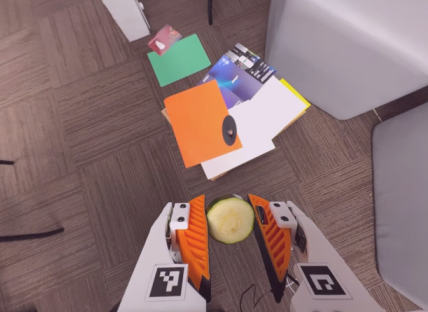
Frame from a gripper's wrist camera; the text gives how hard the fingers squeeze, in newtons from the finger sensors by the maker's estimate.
{"total": 11.2, "left": 11.5, "right": 10.9}